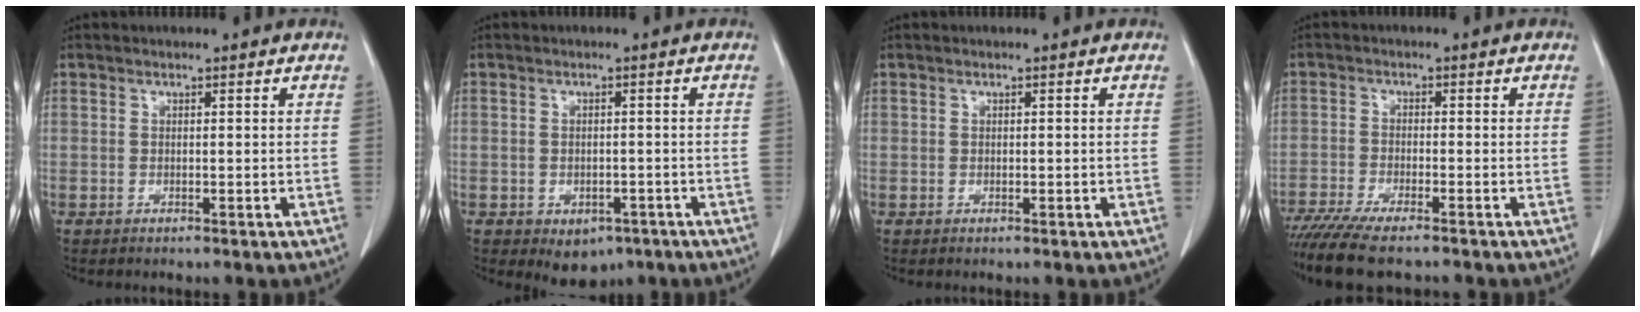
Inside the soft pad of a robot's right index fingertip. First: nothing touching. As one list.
[{"total": 4.5, "force": [-2.6, 3.1, 1.9], "torque": [-0.014, 0.004, -0.022]}, {"total": 0.0}, {"total": 10.7, "force": [-8.9, 1.5, 5.9], "torque": [-0.092, -0.021, -0.142]}]